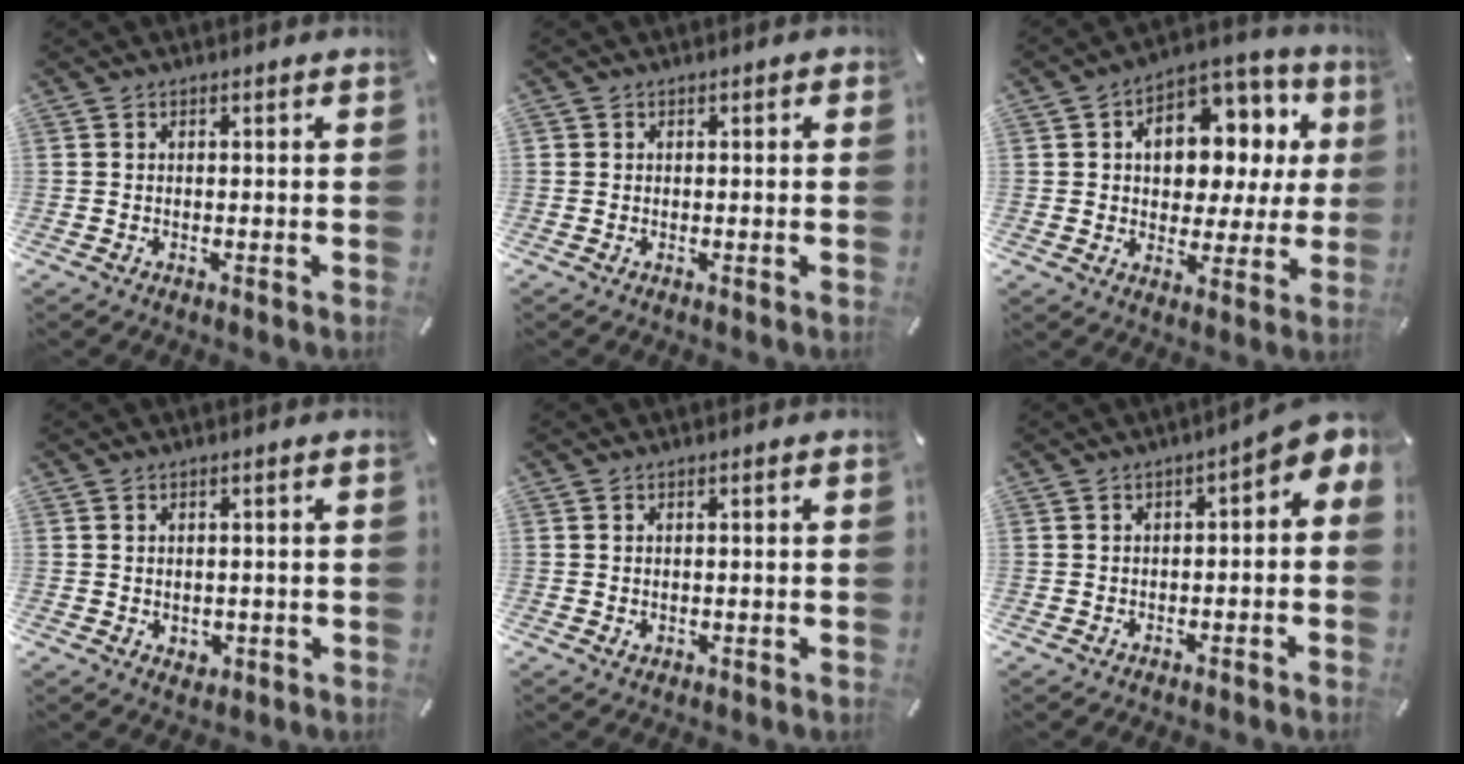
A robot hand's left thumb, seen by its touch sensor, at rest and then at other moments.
{"total": 0.7, "force": [-0.1, 0.7, 0.0], "torque": [0.001, 0.005, -0.003]}
{"total": 12.4, "force": [3.2, 9.0, 7.9], "torque": [-0.114, -0.020, 0.059]}
{"total": 1.6, "force": [0.1, 1.5, 0.4], "torque": [-0.002, 0.000, -0.002]}
{"total": 0.8, "force": [0.0, 0.7, 0.3], "torque": [-0.006, 0.003, 0.000]}
{"total": 4.2, "force": [0.1, 1.8, 3.8], "torque": [-0.056, -0.006, -0.004]}